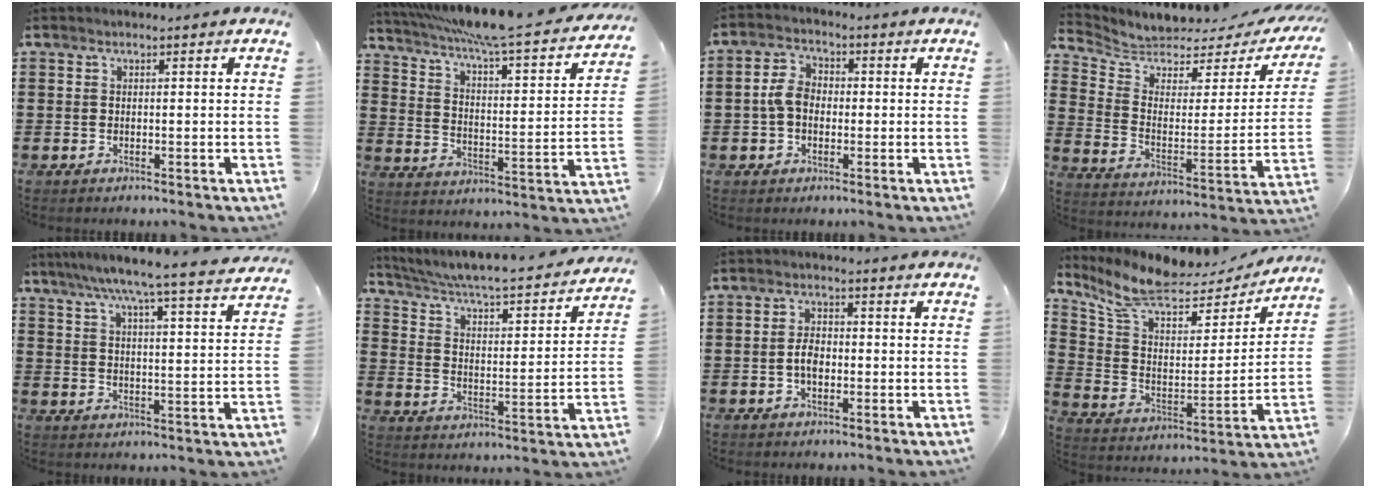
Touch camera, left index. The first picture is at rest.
{"total": 7.1, "force": [5.9, -0.7, 3.9], "torque": [-0.102, -0.051, 0.093]}
{"total": 4.8, "force": [-0.3, 3.4, 3.4], "torque": [-0.085, 0.005, -0.011]}
{"total": 4.2, "force": [3.6, 1.7, 1.2], "torque": [-0.053, -0.033, 0.057]}
{"total": 6.8, "force": [5.9, -0.7, 3.2], "torque": [-0.085, -0.041, 0.097]}
{"total": 4.0, "force": [3.5, 0.0, 2.0], "torque": [-0.060, -0.039, 0.047]}
{"total": 3.2, "force": [-0.5, 1.7, 2.6], "torque": [-0.057, 0.001, -0.013]}
{"total": 8.8, "force": [7.2, 2.9, 4.3], "torque": [-0.119, -0.046, 0.125]}